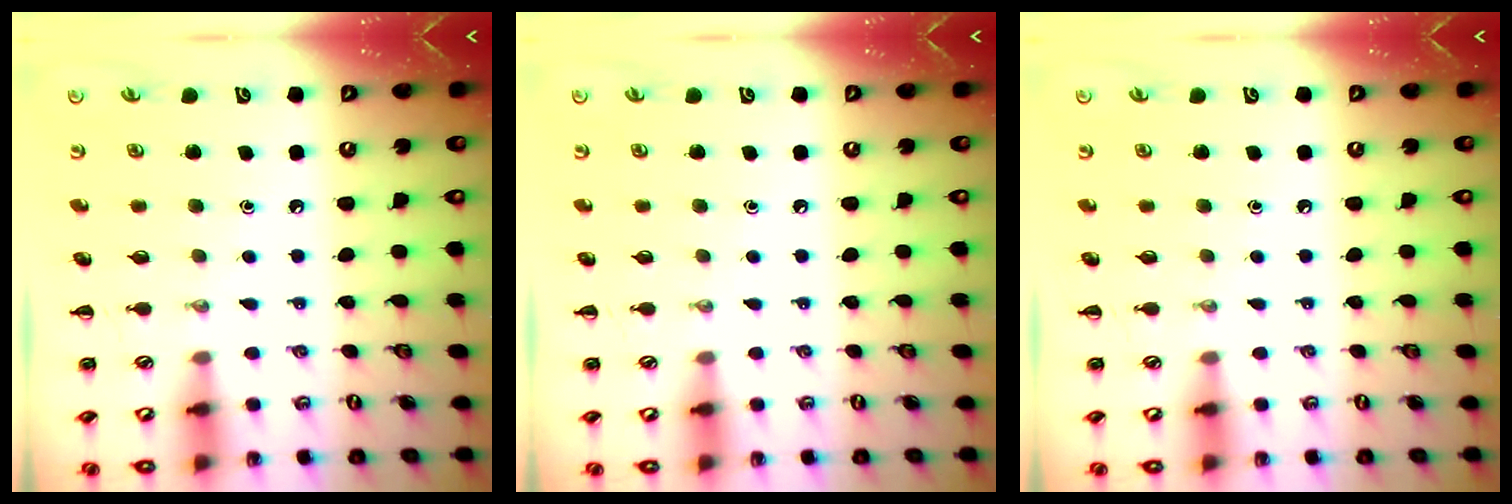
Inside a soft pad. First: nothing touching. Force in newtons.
{"total": 0.0}
{"total": 0.0}